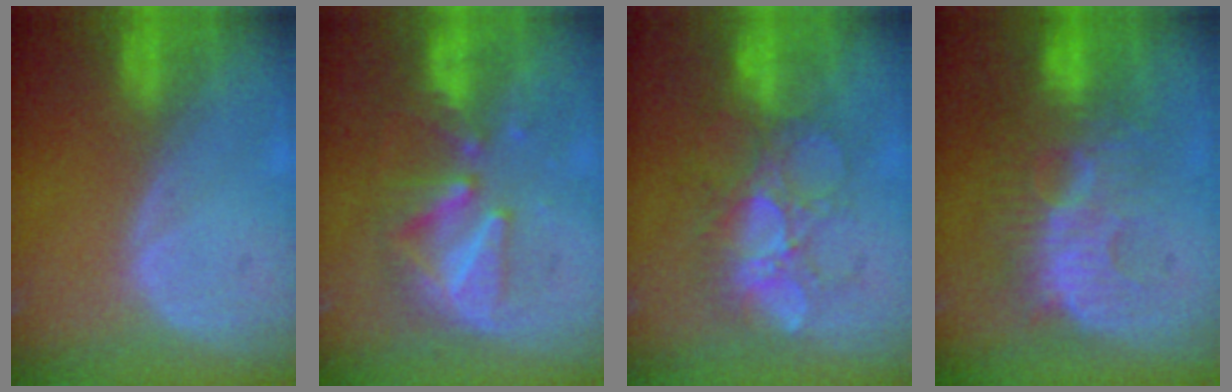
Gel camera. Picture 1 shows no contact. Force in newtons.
{"total": 8.3, "press": 8.1, "slide": 2.0}
{"total": 7.7, "press": 7.6, "slide": 1.4}
{"total": 9.1, "press": 8.9, "slide": 1.8}